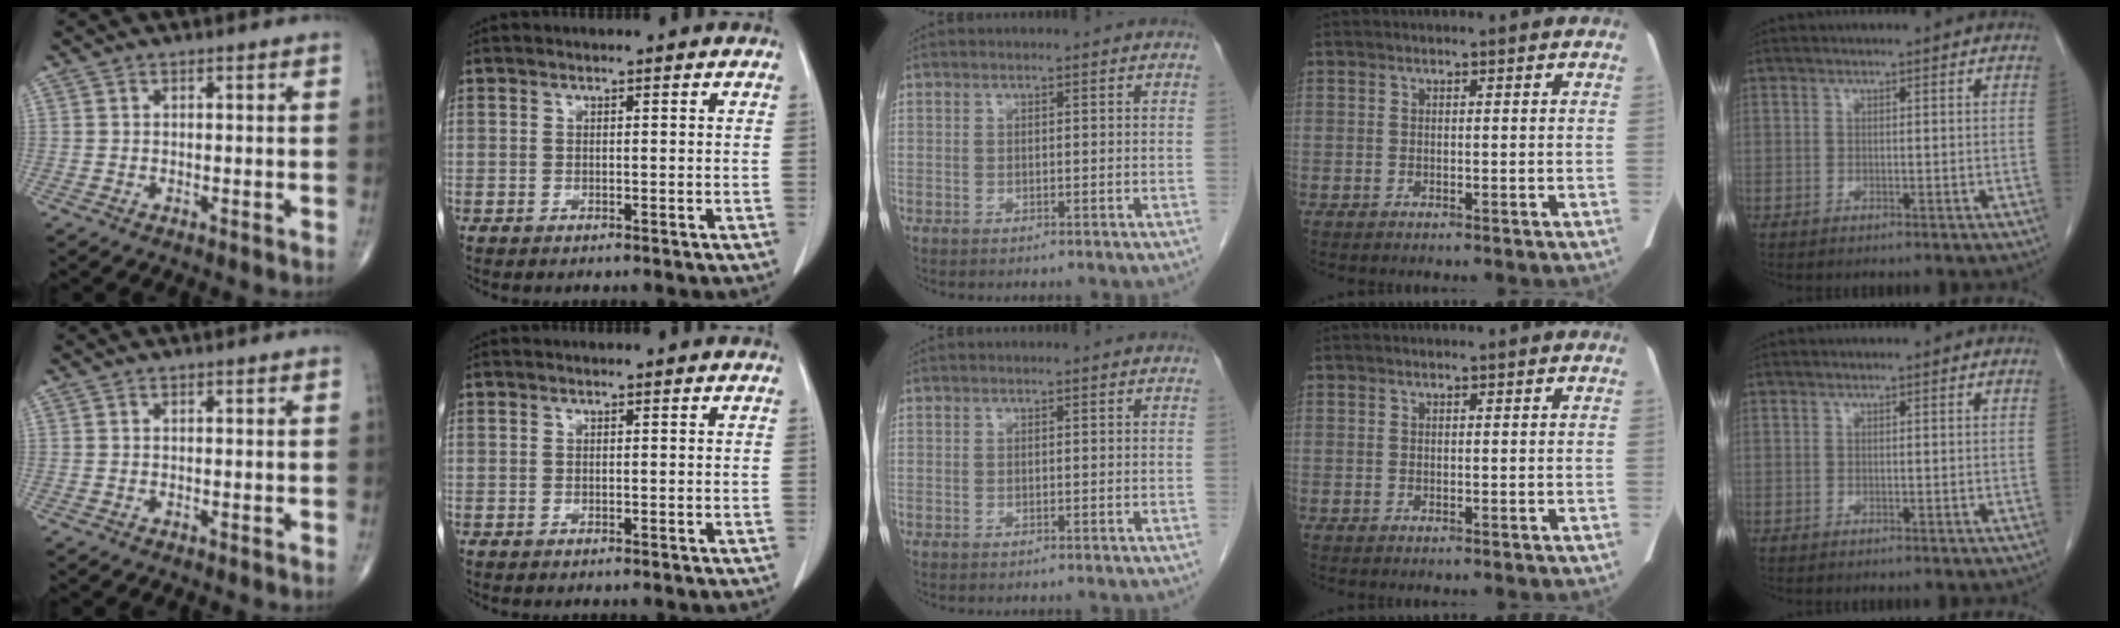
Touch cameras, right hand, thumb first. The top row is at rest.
{}